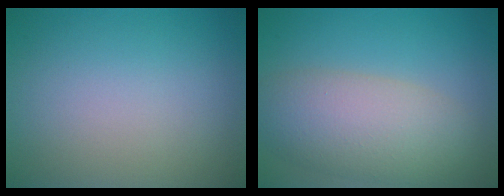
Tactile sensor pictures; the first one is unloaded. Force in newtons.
{"total": 6.8, "press": 6.8, "slide": 0.2}